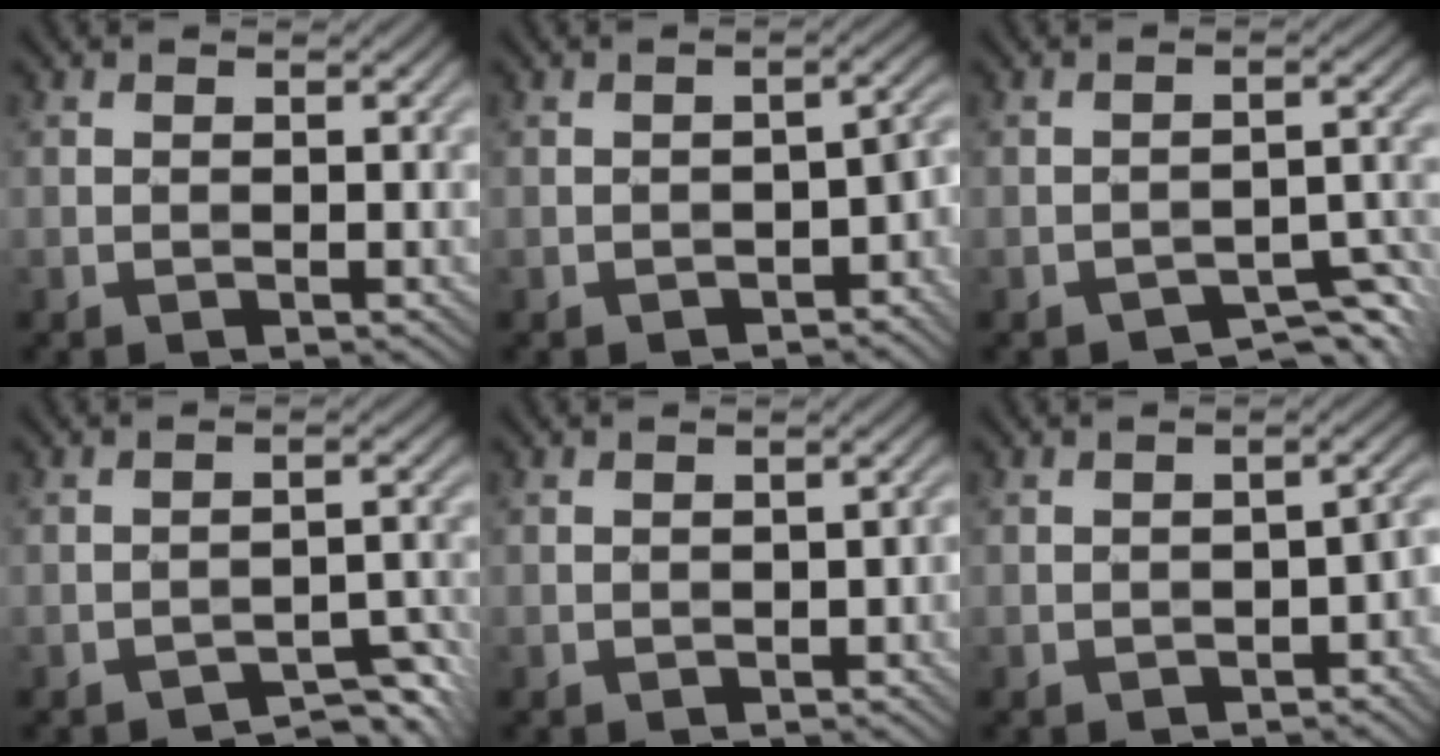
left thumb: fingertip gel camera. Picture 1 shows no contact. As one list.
[{"total": 4.5, "force": [-2.3, 2.4, 3.1], "torque": [-0.036, -0.006, -0.033]}, {"total": 3.9, "force": [-3.3, 1.1, 1.9], "torque": [-0.021, 0.005, -0.043]}, {"total": 4.3, "force": [-3.7, 1.0, 1.9], "torque": [-0.022, 0.008, -0.050]}, {"total": 1.0, "force": [-0.5, 0.5, 0.6], "torque": [-0.013, -0.003, -0.006]}, {"total": 3.3, "force": [-1.7, 1.8, 2.2], "torque": [-0.026, -0.004, -0.023]}]